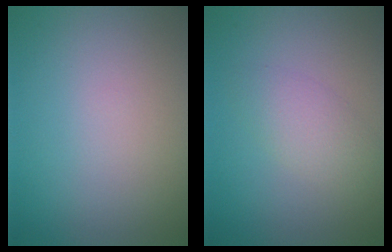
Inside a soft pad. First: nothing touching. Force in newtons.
{"total": 2.4, "press": 2.4, "slide": 0.1}